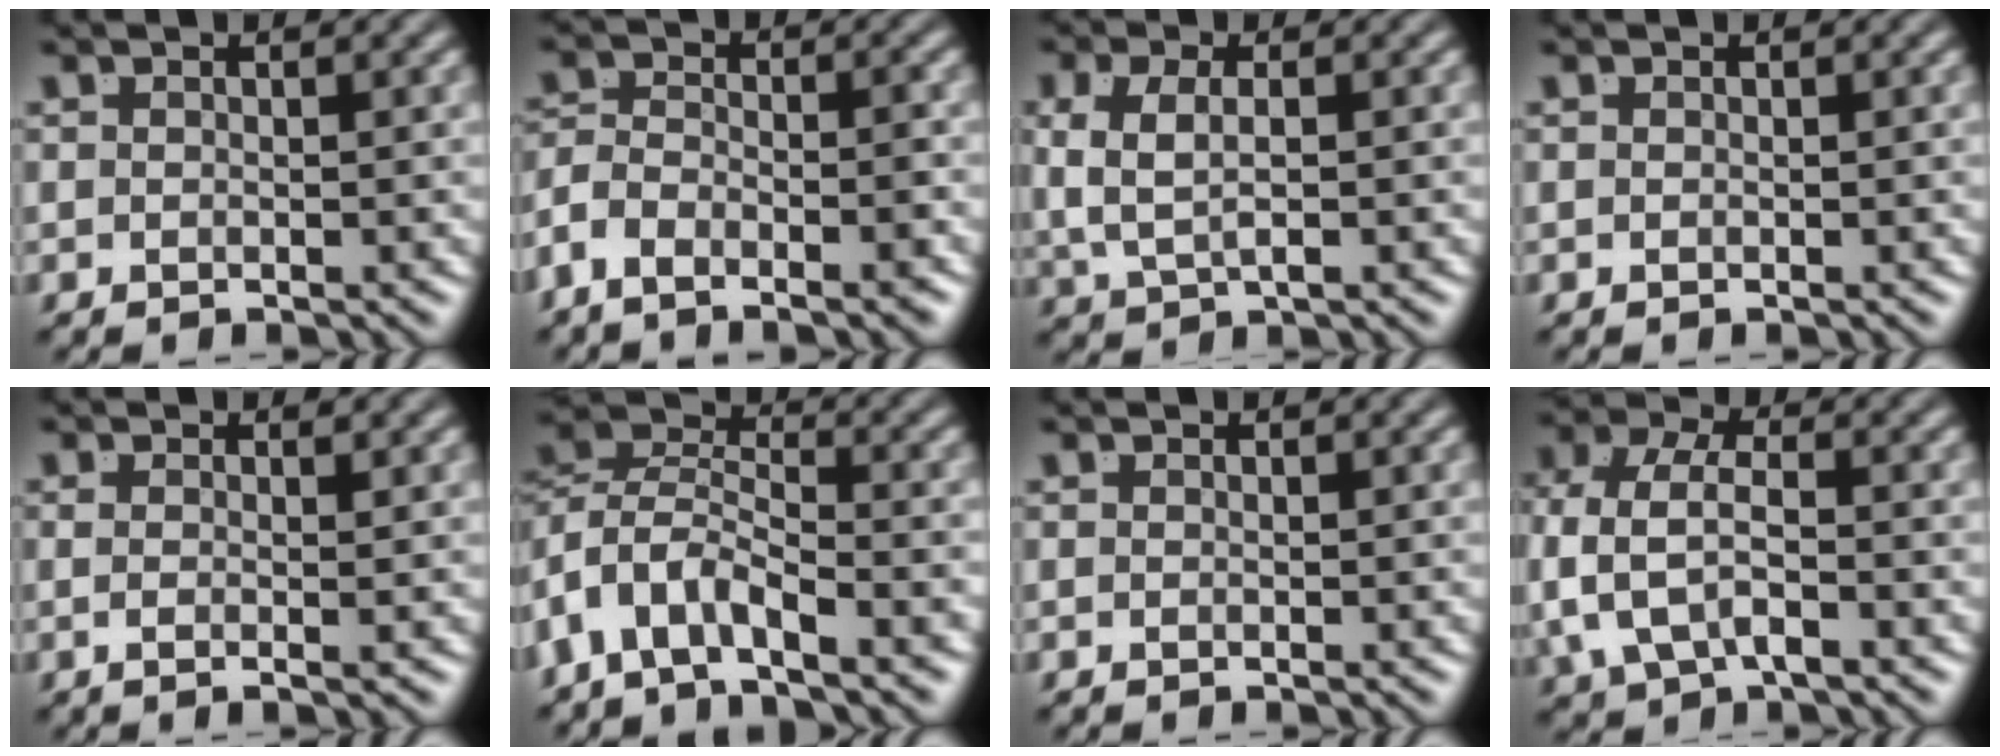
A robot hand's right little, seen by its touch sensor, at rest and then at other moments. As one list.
[{"total": 4.1, "force": [-2.3, 2.5, 2.3], "torque": [-0.055, -0.018, -0.038]}, {"total": 4.0, "force": [0.4, 2.5, 3.2], "torque": [-0.077, -0.005, 0.013]}, {"total": 0.0}, {"total": 1.7, "force": [-0.3, -0.9, 1.5], "torque": [-0.022, -0.014, 0.003]}, {"total": 8.3, "force": [-1.6, 6.9, 4.4], "torque": [-0.115, -0.027, -0.037]}, {"total": 0.0}, {"total": 5.9, "force": [-0.3, 4.1, 4.1], "torque": [-0.106, -0.017, 0.002]}]